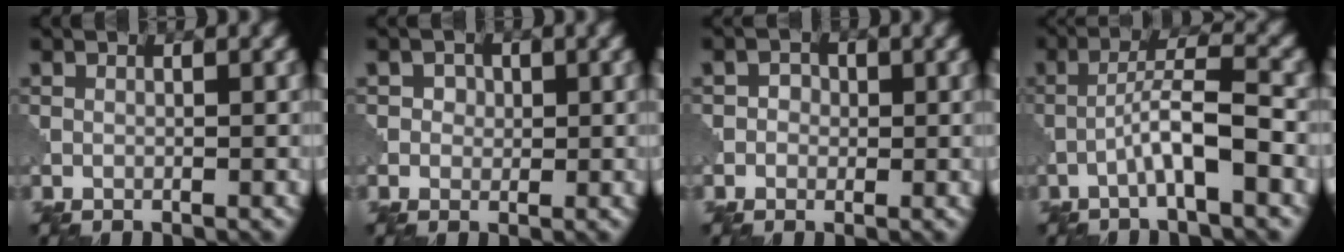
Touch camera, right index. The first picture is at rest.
{"total": 1.8, "force": [0.3, 1.6, 0.8], "torque": [0.000, 0.004, -0.001]}
{"total": 1.5, "force": [-0.1, 1.4, 0.5], "torque": [0.009, 0.004, -0.008]}
{"total": 4.6, "force": [-1.9, 0.5, 4.1], "torque": [-0.072, 0.020, -0.043]}